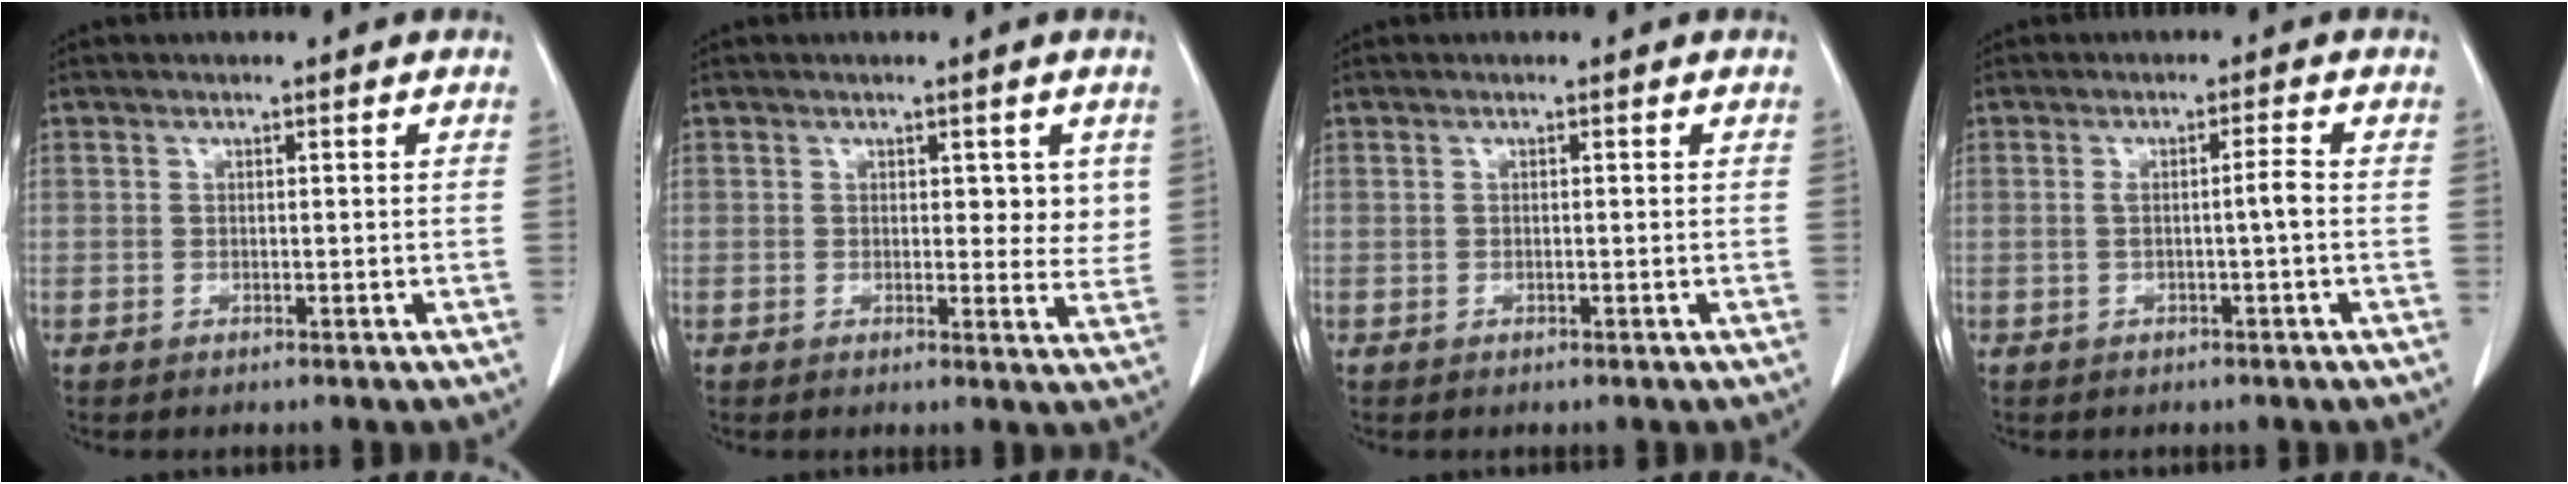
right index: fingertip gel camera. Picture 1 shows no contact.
{"total": 4.1, "force": [1.4, 2.1, 3.3], "torque": [-0.024, -0.010, 0.014]}
{"total": 0.0}
{"total": 2.2, "force": [-0.3, -0.3, 2.2], "torque": [-0.035, 0.006, -0.001]}